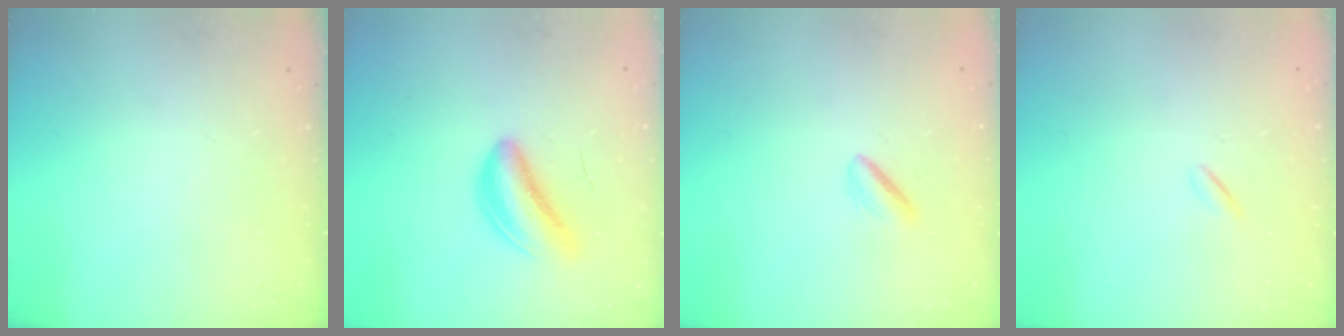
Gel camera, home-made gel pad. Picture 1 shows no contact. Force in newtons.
{"total": 7.6, "press": 7.4, "slide": 2.0}
{"total": 2.4, "press": 2.2, "slide": 0.8}
{"total": 0.0}